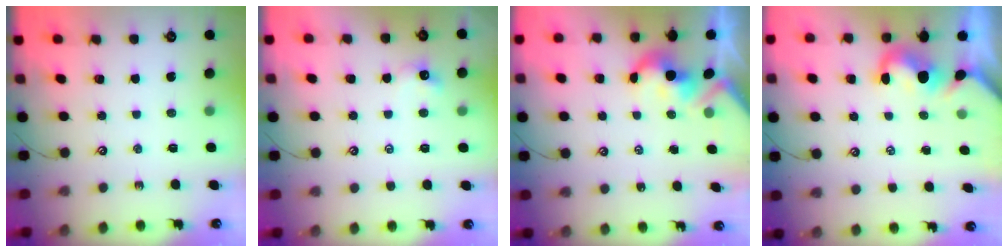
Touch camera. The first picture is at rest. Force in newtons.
{"total": 1.3, "press": 1.2, "slide": 0.4}
{"total": 3.8, "press": 3.7, "slide": 0.7}
{"total": 1.5, "press": 1.4, "slide": 0.6}